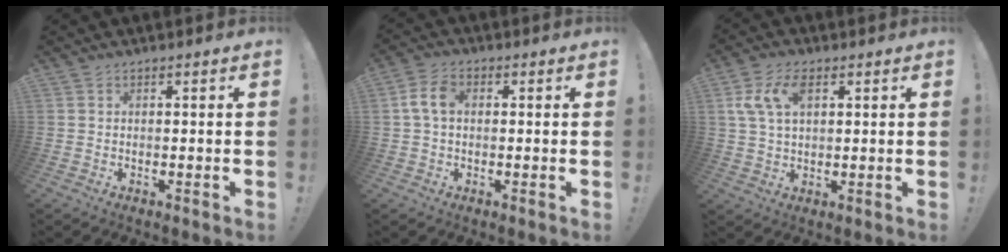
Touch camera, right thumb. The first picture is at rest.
{"total": 6.4, "force": [0.6, 4.1, 4.9], "torque": [-0.096, 0.014, 0.014]}
{"total": 9.4, "force": [3.4, 5.7, 6.7], "torque": [-0.132, 0.003, 0.063]}